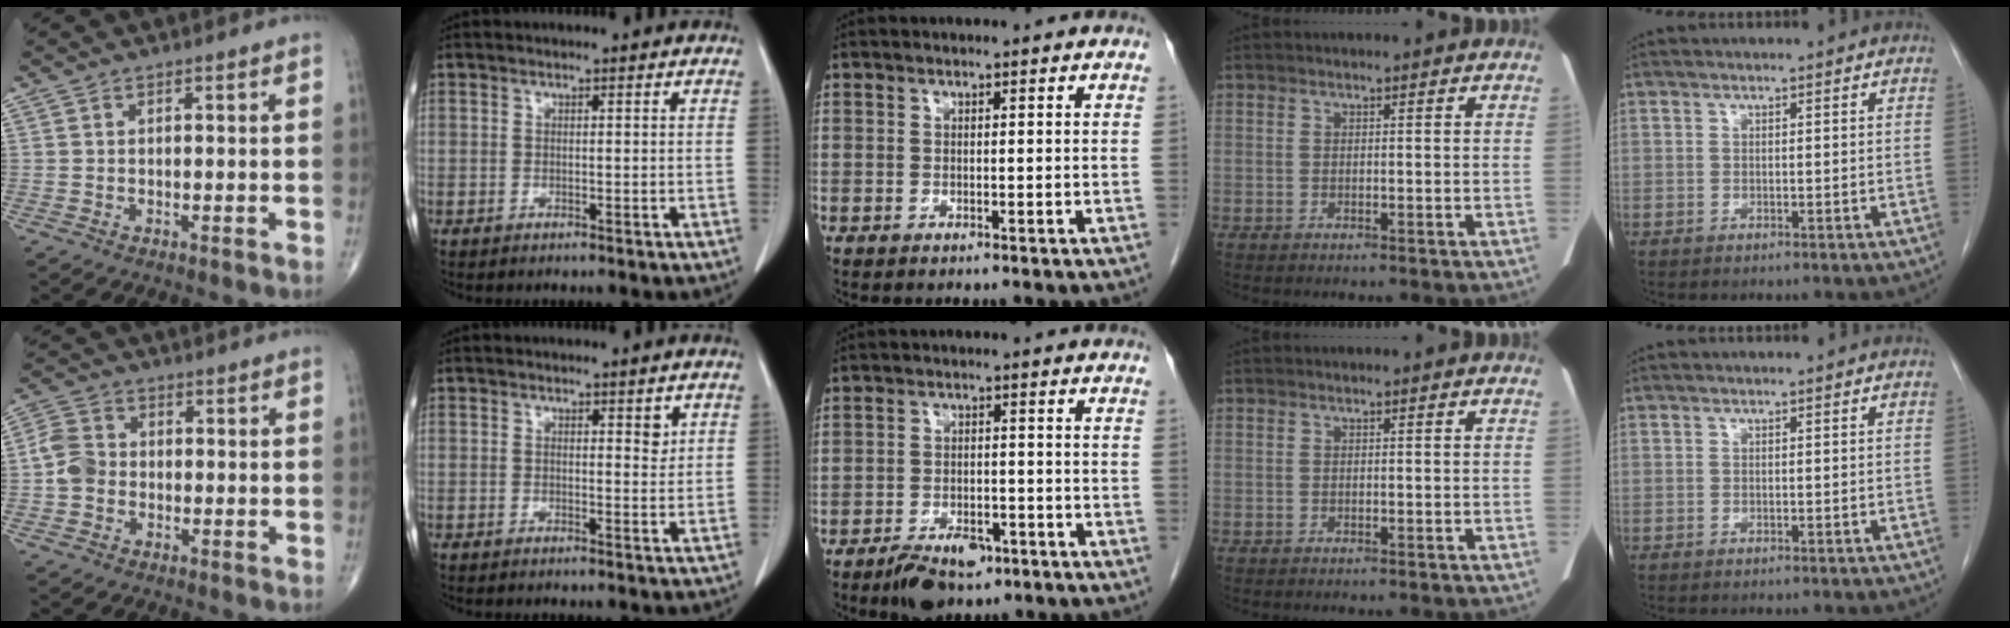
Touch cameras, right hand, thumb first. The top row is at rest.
{"thumb": {"total": 5.0, "force": [-1.0, 4.0, 2.7], "torque": [-0.047, 0.013, -0.029]}, "index": {"total": 1.7, "force": [0.9, 0.7, 1.3], "torque": [-0.016, -0.006, 0.013]}, "middle": {"total": 6.2, "force": [-4.1, 2.8, 3.6], "torque": [-0.062, 0.000, -0.063]}}